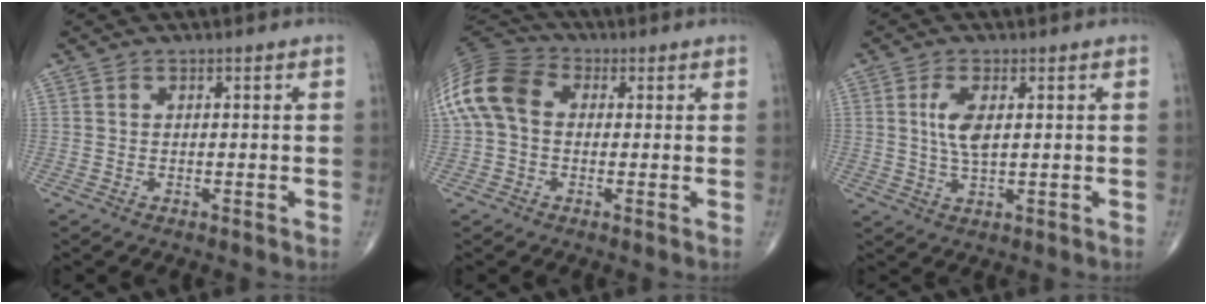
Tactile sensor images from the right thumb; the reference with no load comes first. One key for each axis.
{"total": 12.7, "fx": 1.3, "fy": 9.3, "fz": 8.6, "tx": -0.176, "ty": 0.037, "tz": 0.013}
{"total": 5.2, "fx": 1.1, "fy": 2.1, "fz": 4.6, "tx": -0.097, "ty": -0.006, "tz": 0.025}